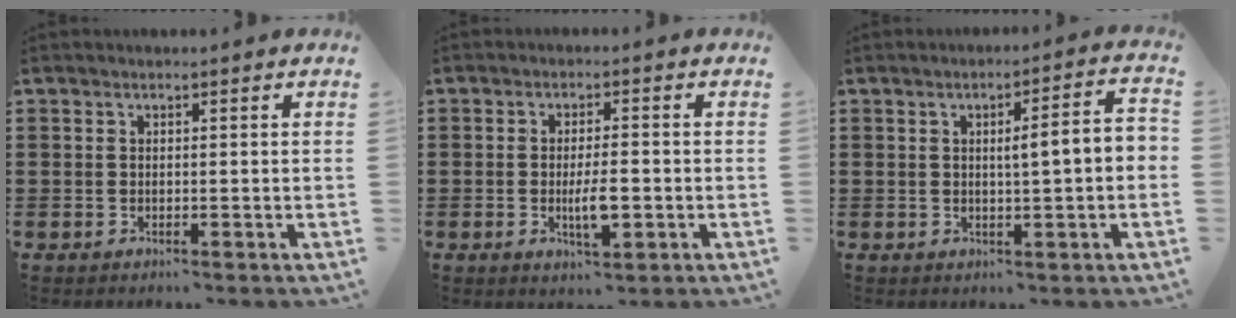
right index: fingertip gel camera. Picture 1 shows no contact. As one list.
[{"total": 5.0, "force": [-1.1, 1.6, 4.6], "torque": [-0.092, -0.001, -0.023]}, {"total": 3.9, "force": [0.0, 0.1, 3.9], "torque": [-0.070, 0.000, -0.004]}]